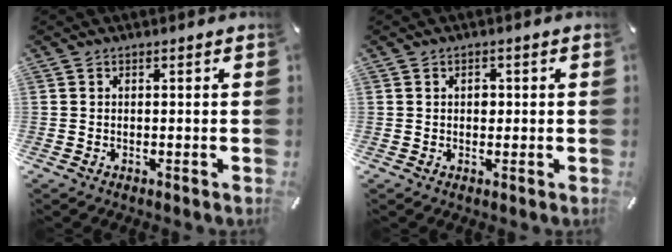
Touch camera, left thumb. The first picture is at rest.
{"total": 1.7, "force": [0.1, 1.4, 1.0], "torque": [-0.005, 0.000, -0.004]}